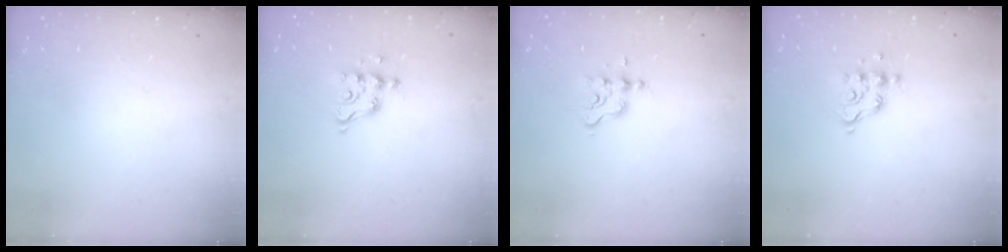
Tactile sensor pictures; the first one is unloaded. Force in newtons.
{"total": 7.9, "press": 7.9, "slide": 0.4}
{"total": 4.7, "press": 4.7, "slide": 0.7}
{"total": 8.5, "press": 8.5, "slide": 0.5}